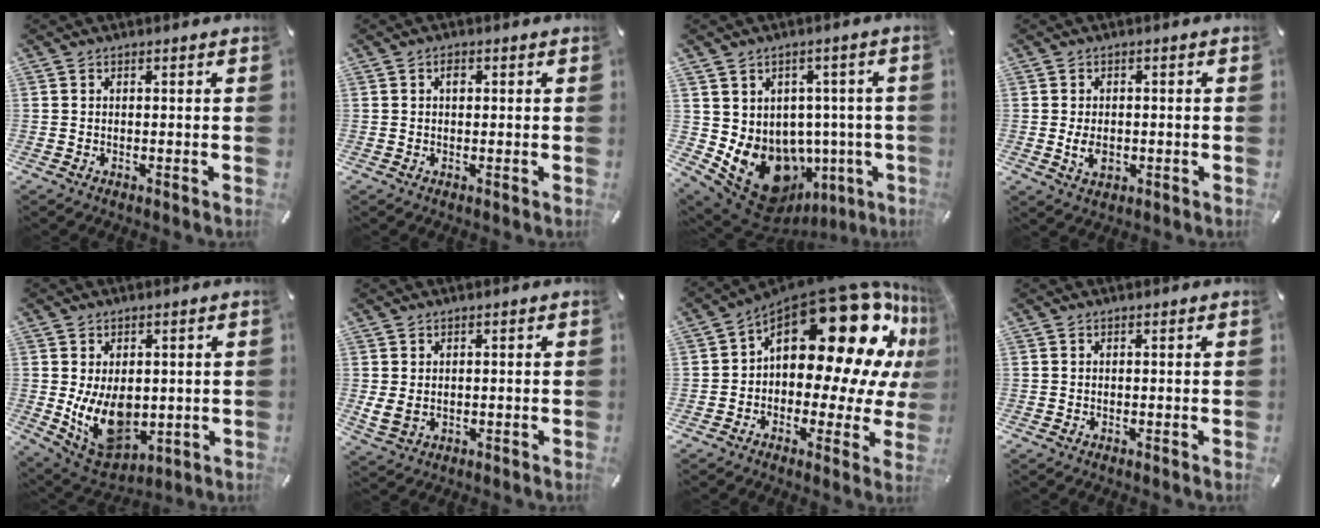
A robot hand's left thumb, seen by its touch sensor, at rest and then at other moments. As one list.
[{"total": 1.3, "force": [0.3, 0.9, 0.8], "torque": [-0.009, 0.003, 0.003]}, {"total": 15.4, "force": [-5.4, 10.9, 9.4], "torque": [-0.146, -0.004, -0.075]}, {"total": 4.2, "force": [-0.8, 2.9, 2.9], "torque": [-0.071, -0.004, -0.017]}, {"total": 12.5, "force": [-0.7, 8.9, 8.8], "torque": [-0.163, -0.010, -0.006]}, {"total": 3.4, "force": [0.6, 2.7, 1.9], "torque": [-0.034, -0.003, 0.011]}, {"total": 25.6, "force": [10.8, 13.1, 19.2], "torque": [-0.281, -0.092, 0.187]}, {"total": 0.0}]